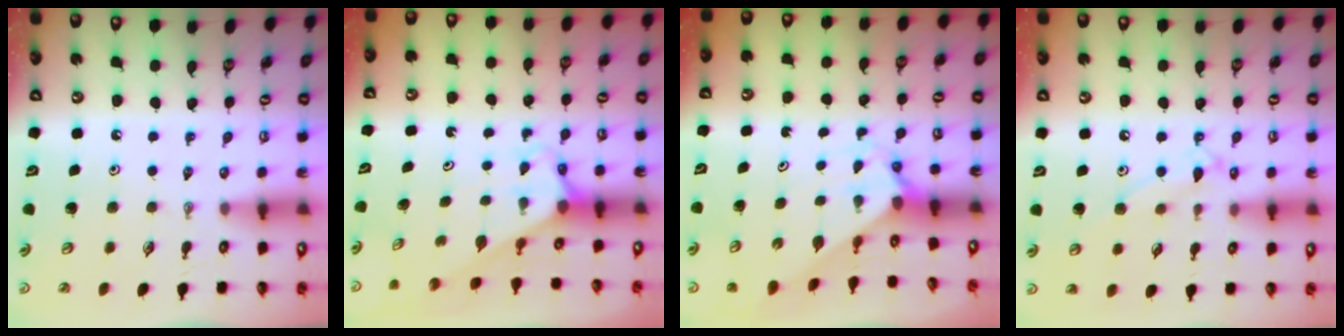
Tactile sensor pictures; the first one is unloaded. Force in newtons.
{"total": 2.7, "press": 2.7, "slide": 0.1}
{"total": 2.0, "press": 2.0, "slide": 0.2}
{"total": 9.9, "press": 9.9, "slide": 0.7}